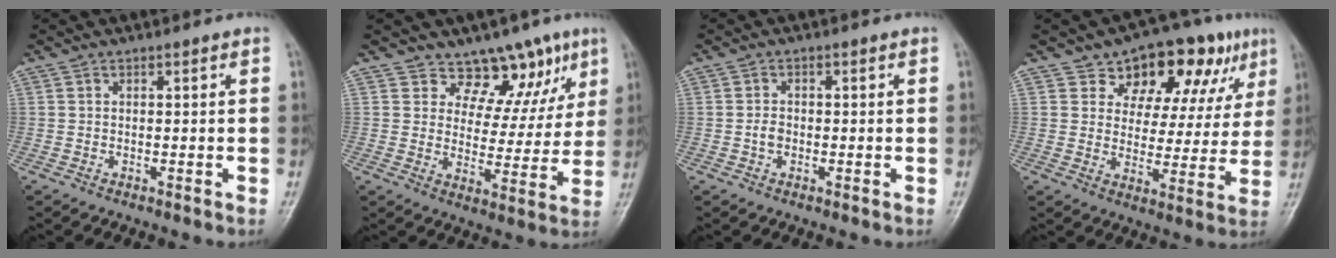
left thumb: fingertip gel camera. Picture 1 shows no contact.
{"total": 10.8, "force": [7.5, 6.8, 3.9], "torque": [-0.001, -0.040, 0.103]}
{"total": 1.9, "force": [-0.5, 1.4, 1.2], "torque": [-0.017, 0.006, -0.012]}
{"total": 15.3, "force": [8.5, 8.8, 9.2], "torque": [-0.063, -0.017, 0.123]}